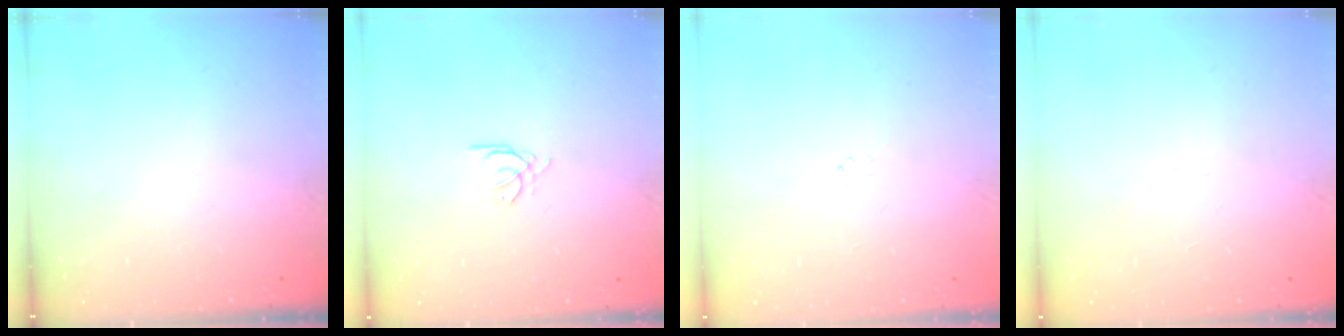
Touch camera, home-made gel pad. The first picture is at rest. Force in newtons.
{"total": 1.4, "press": 1.3, "slide": 0.3}
{"total": 0.9, "press": 0.8, "slide": 0.4}
{"total": 0.9, "press": 0.9, "slide": 0.2}